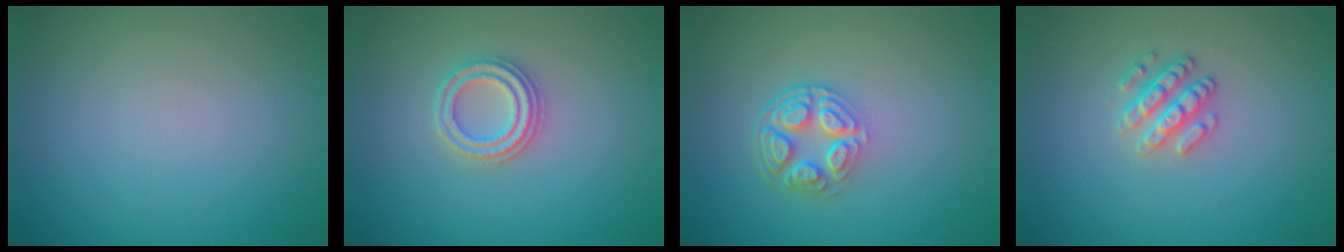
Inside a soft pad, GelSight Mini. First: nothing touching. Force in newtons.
{"total": 2.5, "press": 2.4, "slide": 0.7}
{"total": 4.3, "press": 3.1, "slide": 2.9}
{"total": 2.5, "press": 2.4, "slide": 0.7}